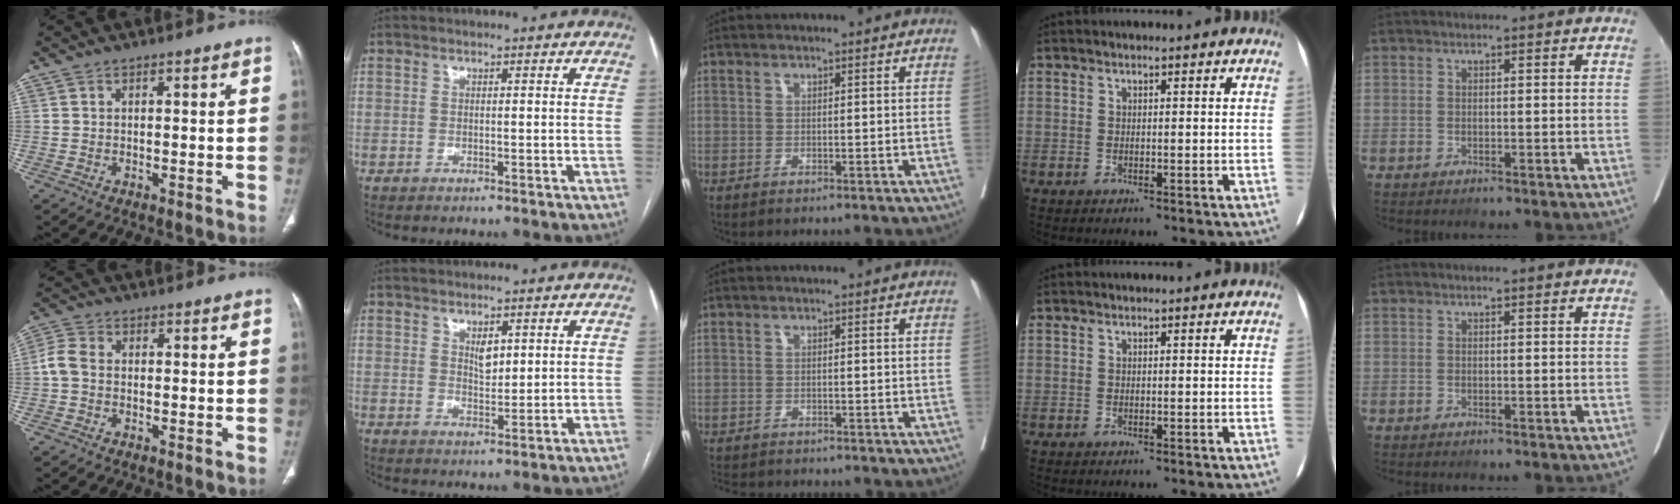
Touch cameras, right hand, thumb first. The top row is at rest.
{"thumb": {"total": 3.8, "force": [-0.4, 2.7, 2.6], "torque": [-0.061, 0.009, -0.017]}, "index": {"total": 2.8, "force": [1.2, 1.4, 2.1], "torque": [-0.033, -0.003, 0.023]}, "middle": {"total": 6.0, "force": [-5.6, 1.4, 1.9], "torque": [-0.024, -0.006, -0.083]}}